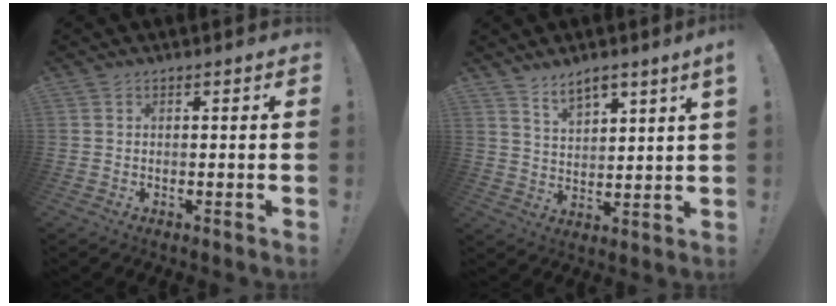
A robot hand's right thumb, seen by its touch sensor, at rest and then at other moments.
{"total": 6.1, "force": [5.1, 0.9, 3.2], "torque": [-0.053, -0.027, 0.089]}